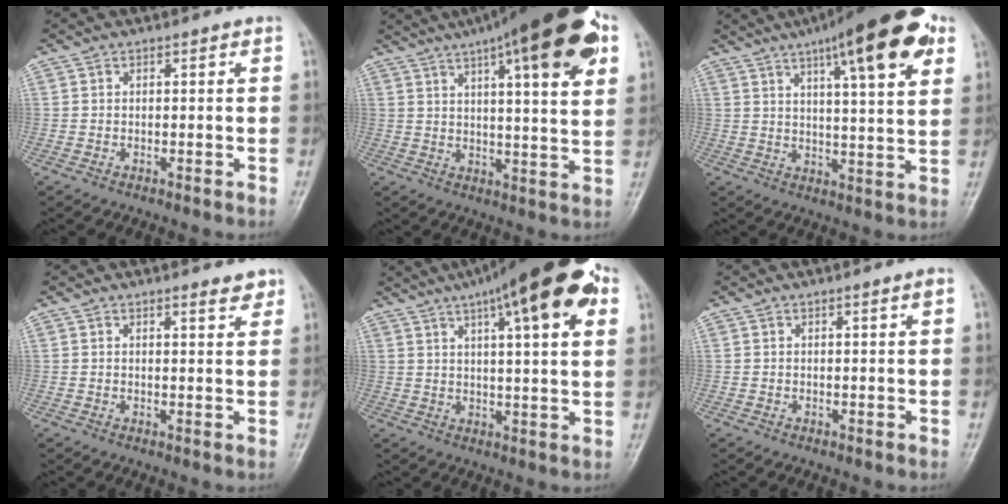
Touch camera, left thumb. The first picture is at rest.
{"total": 22.9, "force": [11.8, 5.4, 18.9], "torque": [-0.268, -0.005, 0.166]}
{"total": 18.8, "force": [9.9, 4.4, 15.4], "torque": [-0.202, -0.019, 0.140]}
{"total": 2.8, "force": [2.3, 0.7, 1.4], "torque": [-0.010, -0.016, 0.029]}
{"total": 20.6, "force": [10.4, 5.1, 17.1], "torque": [-0.240, -0.001, 0.150]}
{"total": 1.3, "force": [0.7, -0.2, 1.0], "torque": [-0.016, -0.004, 0.012]}